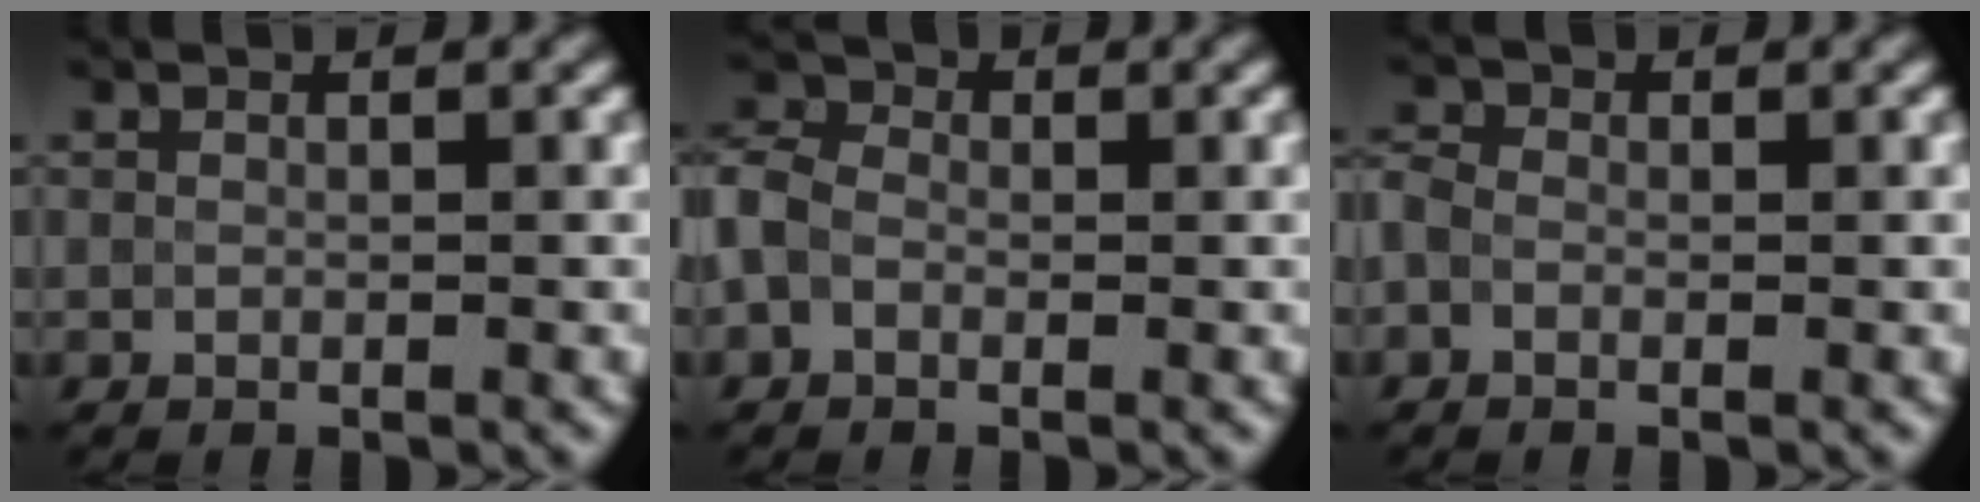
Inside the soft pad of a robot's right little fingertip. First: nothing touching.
{"total": 2.5, "force": [-0.7, 1.9, 1.4], "torque": [-0.027, 0.009, -0.028]}
{"total": 1.2, "force": [-0.6, 0.9, 0.6], "torque": [-0.006, 0.005, -0.021]}